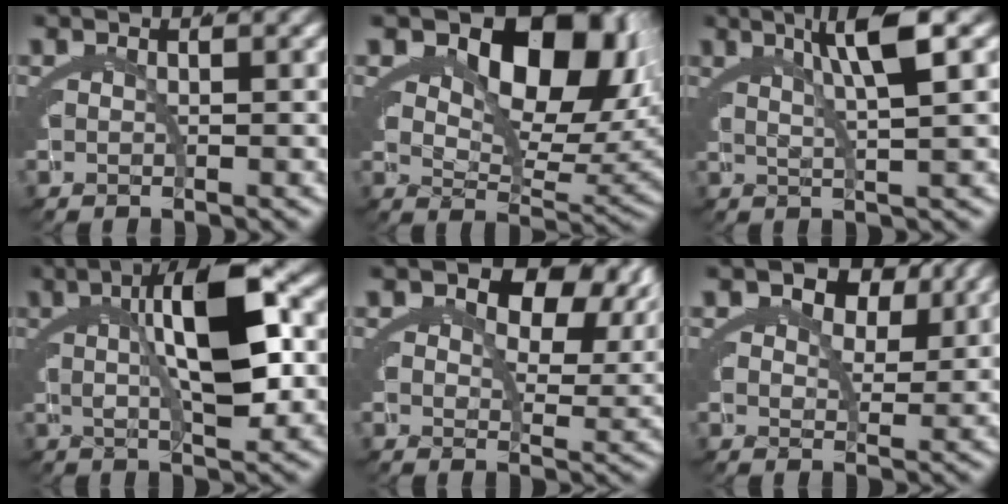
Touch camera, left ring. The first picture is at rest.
{"total": 12.6, "force": [4.8, 7.4, 9.0], "torque": [-0.142, -0.011, 0.078]}
{"total": 5.0, "force": [2.6, -0.3, 4.3], "torque": [-0.057, 0.017, 0.040]}
{"total": 9.9, "force": [1.3, 2.8, 9.4], "torque": [-0.137, 0.027, 0.014]}
{"total": 6.7, "force": [2.4, 4.5, 4.4], "torque": [-0.058, -0.010, 0.033]}
{"total": 5.2, "force": [2.2, 4.0, 2.5], "torque": [-0.037, -0.013, 0.032]}